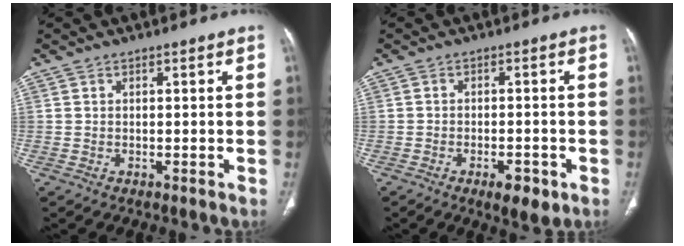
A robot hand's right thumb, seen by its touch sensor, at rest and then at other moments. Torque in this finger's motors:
{"motor_torque": [-0.37, 0.03, -0.24, 0.02, 0.00]}